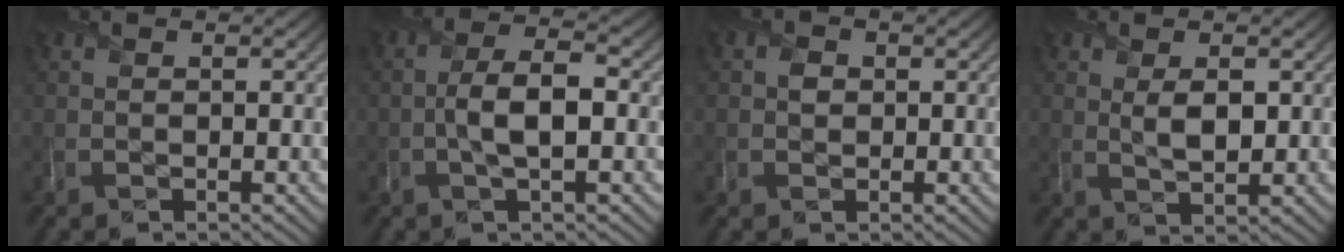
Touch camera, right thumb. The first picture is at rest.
{"total": 5.6, "force": [-0.8, 2.0, 5.1], "torque": [-0.101, 0.007, -0.024]}
{"total": 1.6, "force": [0.1, 1.5, 0.7], "torque": [-0.012, -0.001, -0.005]}
{"total": 3.2, "force": [0.7, 1.6, 2.7], "torque": [-0.058, -0.006, 0.013]}